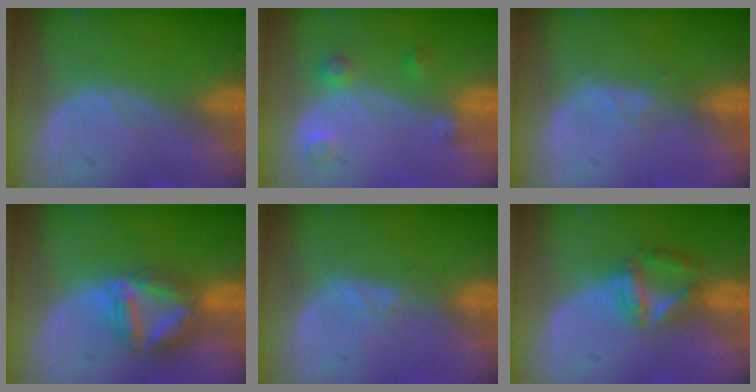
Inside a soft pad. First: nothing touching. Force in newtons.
{"total": 3.4, "press": 3.0, "slide": 1.5}
{"total": 2.0, "press": 1.9, "slide": 0.7}
{"total": 7.7, "press": 6.8, "slide": 3.8}
{"total": 2.0, "press": 2.0, "slide": 0.3}
{"total": 5.8, "press": 5.4, "slide": 2.3}